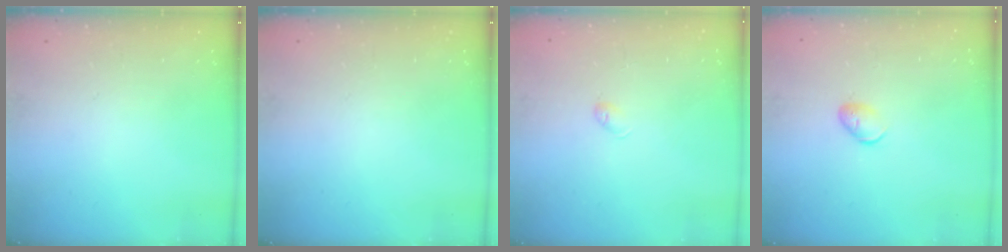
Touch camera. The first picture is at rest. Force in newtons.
{"total": 0.0}
{"total": 3.3, "press": 3.2, "slide": 0.7}
{"total": 6.2, "press": 6.1, "slide": 0.7}